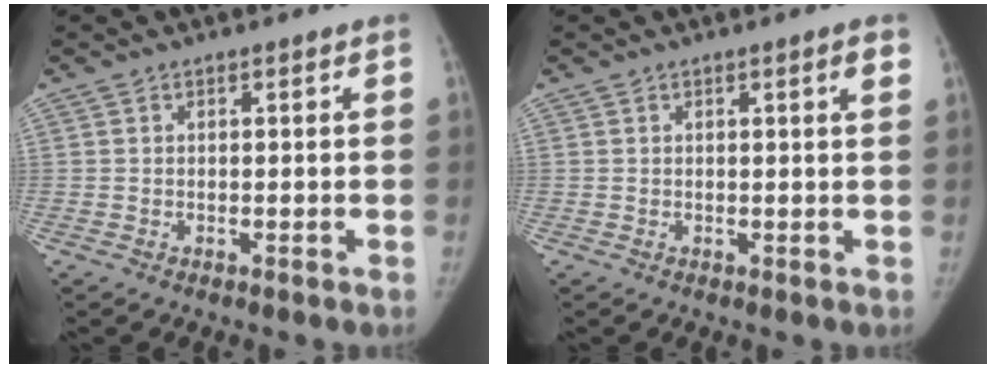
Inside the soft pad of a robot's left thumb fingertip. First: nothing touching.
{"total": 1.9, "force": [0.9, 0.1, 1.6], "torque": [-0.024, -0.002, 0.011]}